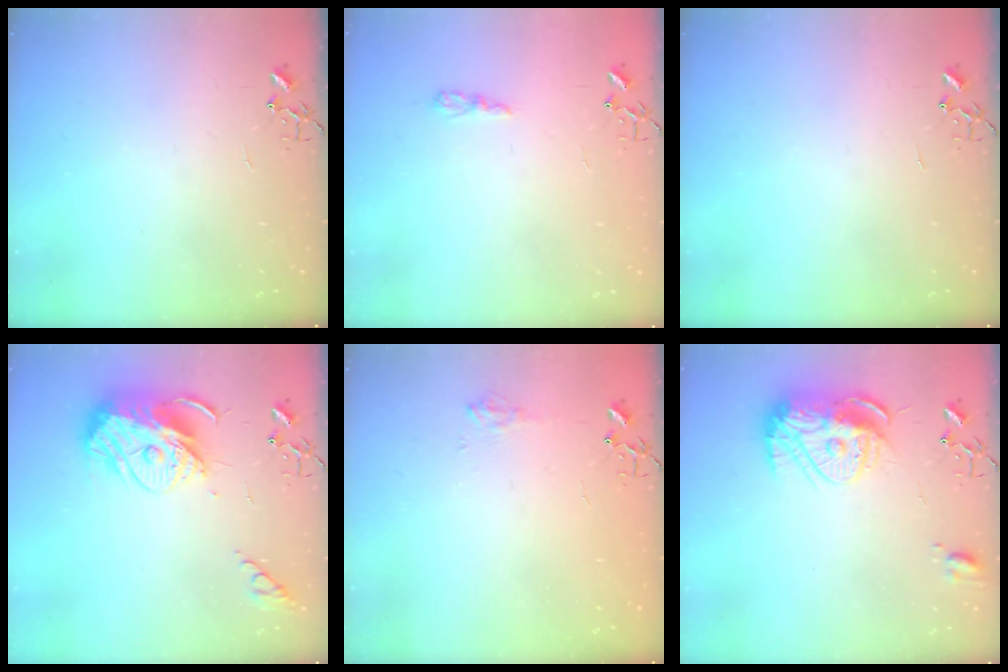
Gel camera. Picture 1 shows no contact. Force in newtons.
{"total": 5.0, "press": 4.9, "slide": 0.6}
{"total": 0.0}
{"total": 15.2, "press": 15.0, "slide": 1.9}
{"total": 6.1, "press": 6.1, "slide": 0.1}
{"total": 14.3, "press": 14.2, "slide": 1.2}